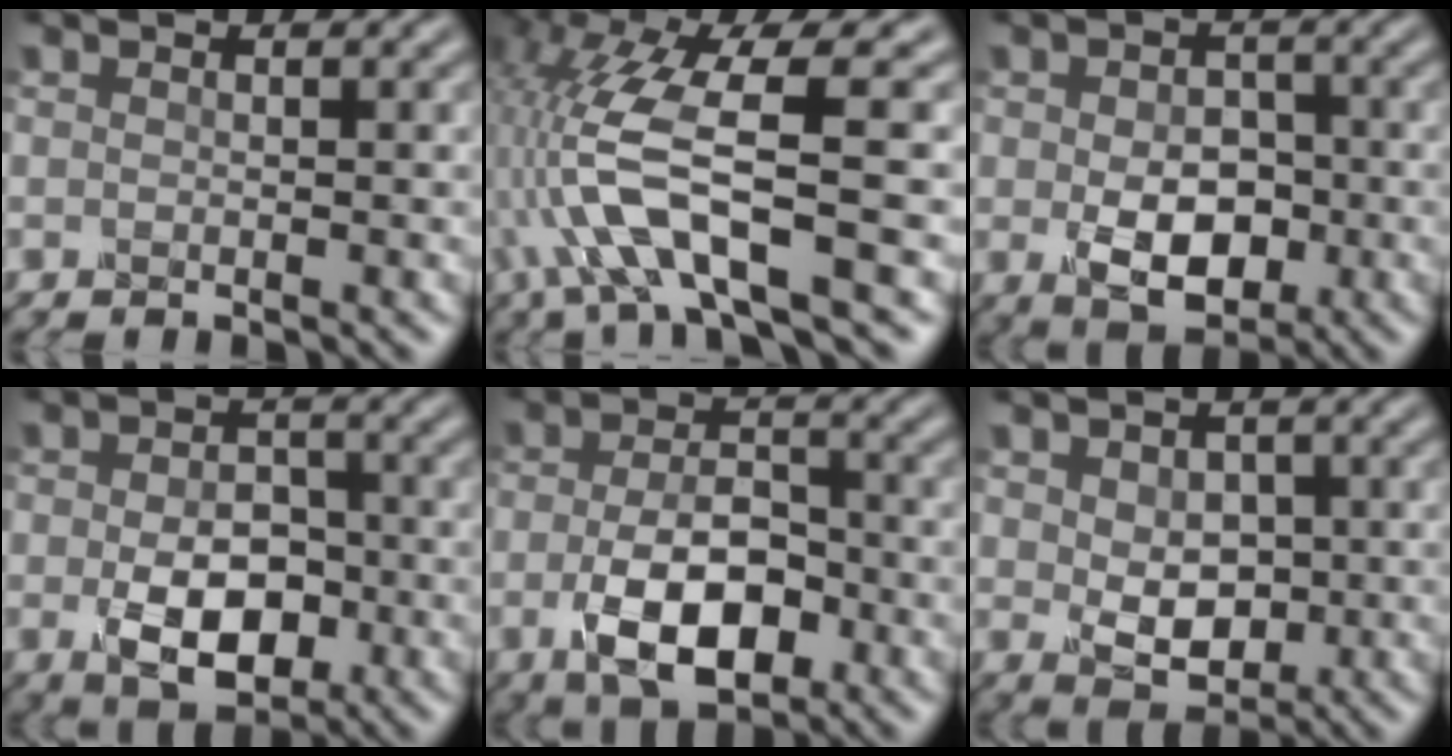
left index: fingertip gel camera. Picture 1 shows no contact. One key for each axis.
{"total": 9.7, "fx": -2.9, "fy": 2.6, "fz": 8.9, "tx": -0.199, "ty": 0.010, "tz": -0.052}
{"total": 4.9, "fx": -1.2, "fy": 3.5, "fz": 3.2, "tx": -0.069, "ty": -0.012, "tz": -0.016}
{"total": 5.2, "fx": -1.5, "fy": 3.5, "fz": 3.6, "tx": -0.076, "ty": -0.009, "tz": -0.025}
{"total": 6.2, "fx": -2.3, "fy": 3.3, "fz": 4.7, "tx": -0.104, "ty": -0.005, "tz": -0.042}
{"total": 3.9, "fx": 0.1, "fy": 3.0, "fz": 2.5, "tx": -0.057, "ty": -0.014, "tz": 0.005}